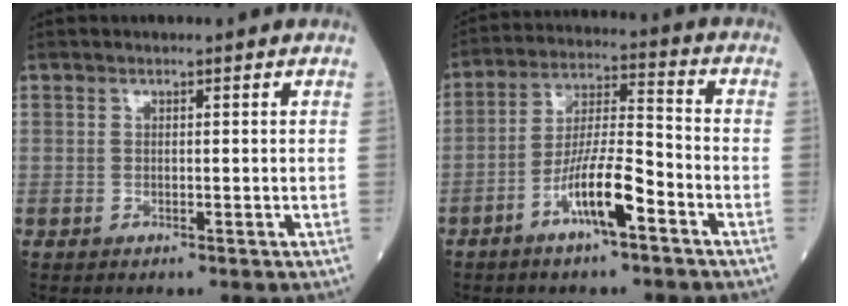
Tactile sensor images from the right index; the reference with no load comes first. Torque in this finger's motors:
{"motor_torque": [1.49, -0.65, 0.73, 0.21]}